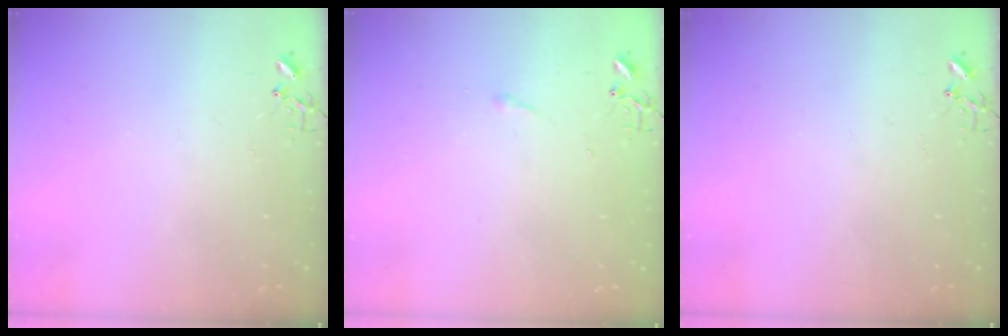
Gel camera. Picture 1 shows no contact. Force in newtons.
{"total": 2.9, "press": 2.9, "slide": 0.5}
{"total": 0.0}